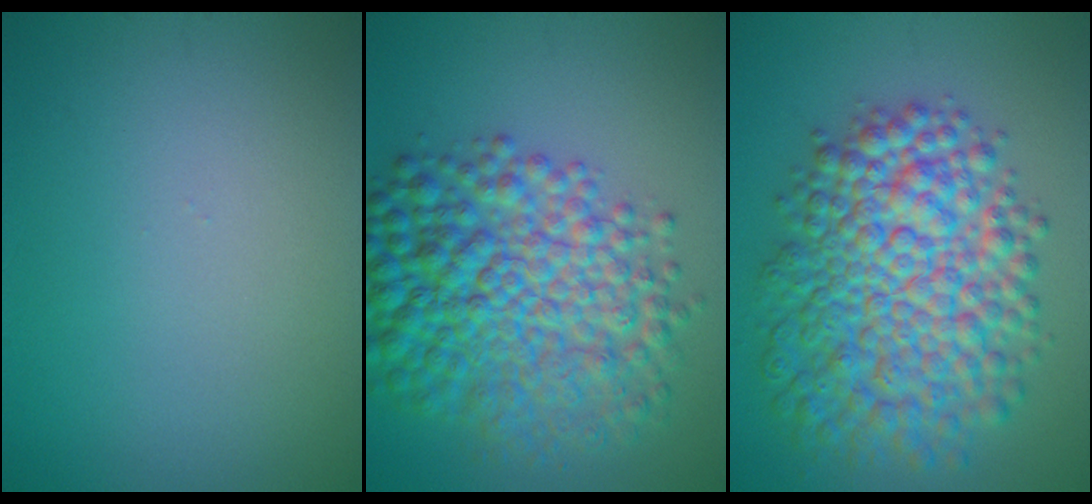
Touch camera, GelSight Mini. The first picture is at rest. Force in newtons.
{"total": 9.7, "press": 9.7, "slide": 0.1}
{"total": 10.3, "press": 10.2, "slide": 0.2}